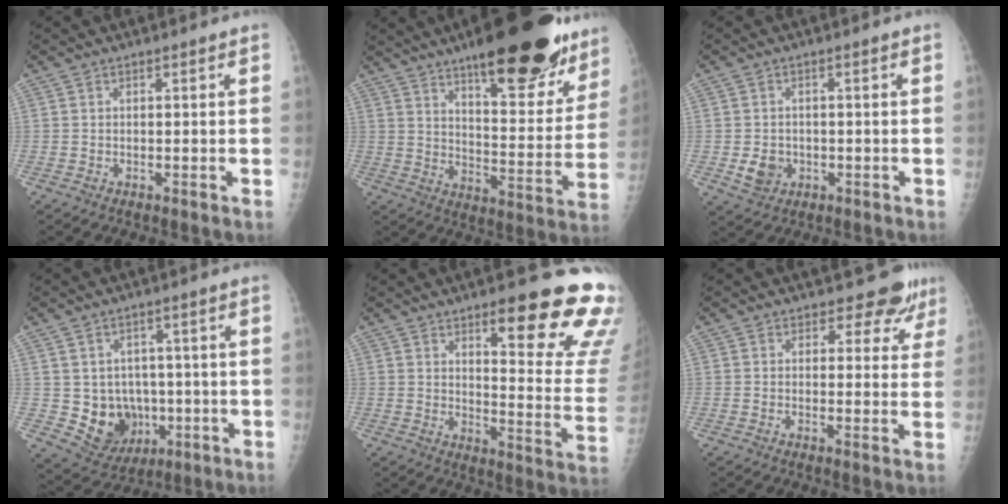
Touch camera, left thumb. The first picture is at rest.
{"total": 26.7, "force": [17.9, 8.5, 18.0], "torque": [-0.208, -0.077, 0.255]}
{"total": 4.2, "force": [-0.9, 3.7, 1.7], "torque": [-0.017, 0.002, -0.008]}
{"total": 10.2, "force": [-1.1, 9.0, 4.6], "torque": [-0.033, 0.003, 0.006]}
{"total": 21.1, "force": [12.5, 4.9, 16.2], "torque": [-0.168, -0.070, 0.164]}
{"total": 5.4, "force": [4.2, 3.3, 0.5], "torque": [0.030, -0.024, 0.034]}